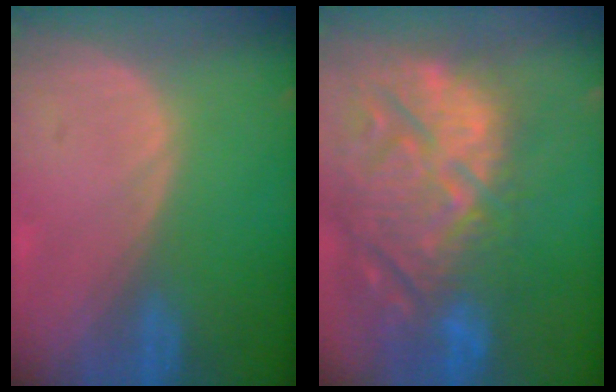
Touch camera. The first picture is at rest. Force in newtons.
{"total": 15.3, "press": 13.0, "slide": 8.0}